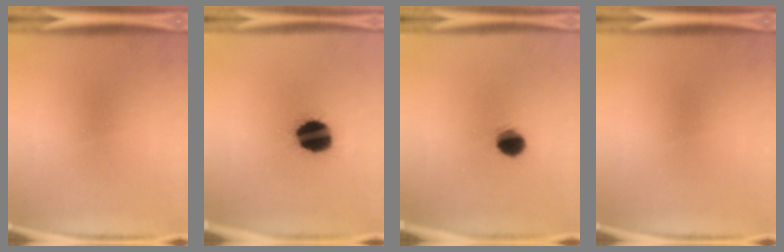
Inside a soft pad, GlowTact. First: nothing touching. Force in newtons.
{"total": 15.3}
{"total": 6.5}
{"total": 0.0}